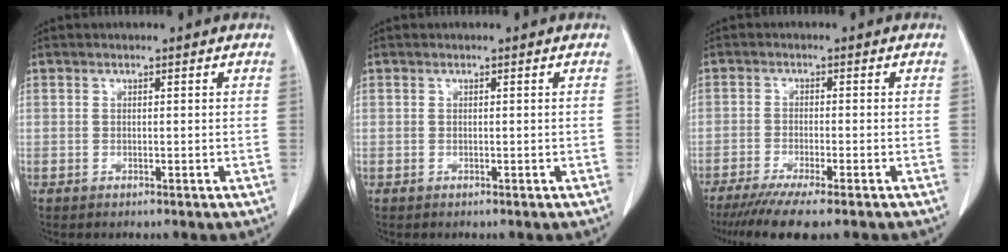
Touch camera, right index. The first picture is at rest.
{"total": 0.0}
{"total": 8.6, "force": [-6.6, 0.2, 5.4], "torque": [-0.080, -0.020, -0.105]}